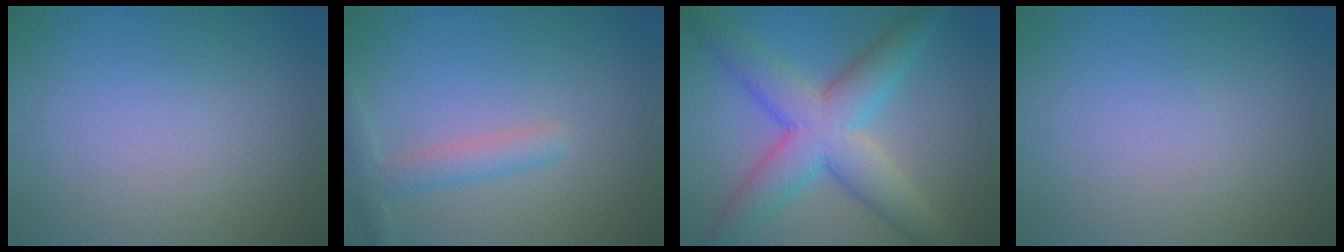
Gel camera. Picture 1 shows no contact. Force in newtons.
{"total": 2.4, "press": 2.4, "slide": 0.1}
{"total": 7.7, "press": 7.7, "slide": 0.1}
{"total": 0.0}